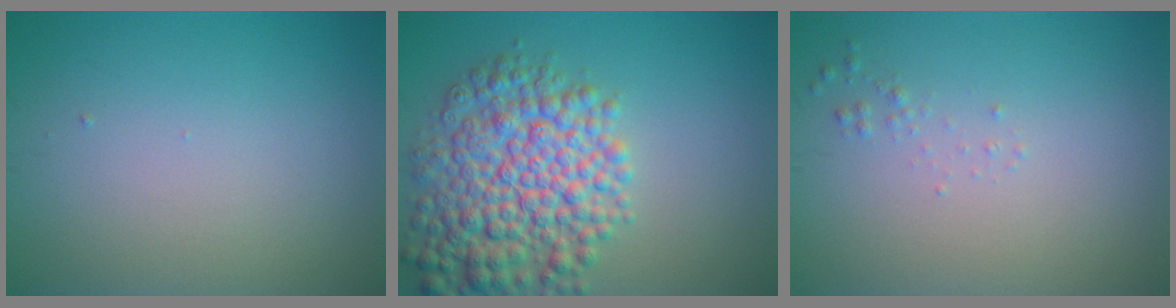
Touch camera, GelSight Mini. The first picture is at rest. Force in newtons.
{"total": 8.7, "press": 8.7, "slide": 0.2}
{"total": 0.6, "press": 0.6, "slide": 0.0}